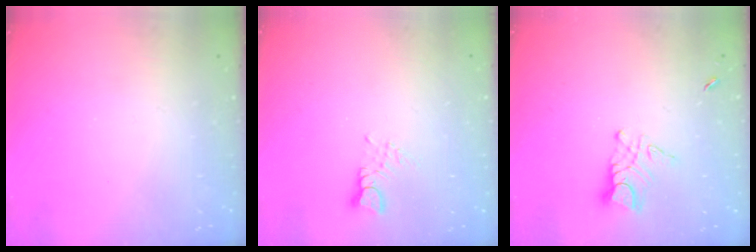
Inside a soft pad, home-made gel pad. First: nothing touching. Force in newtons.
{"total": 1.6, "press": 1.6, "slide": 0.2}
{"total": 6.1, "press": 6.1, "slide": 0.5}